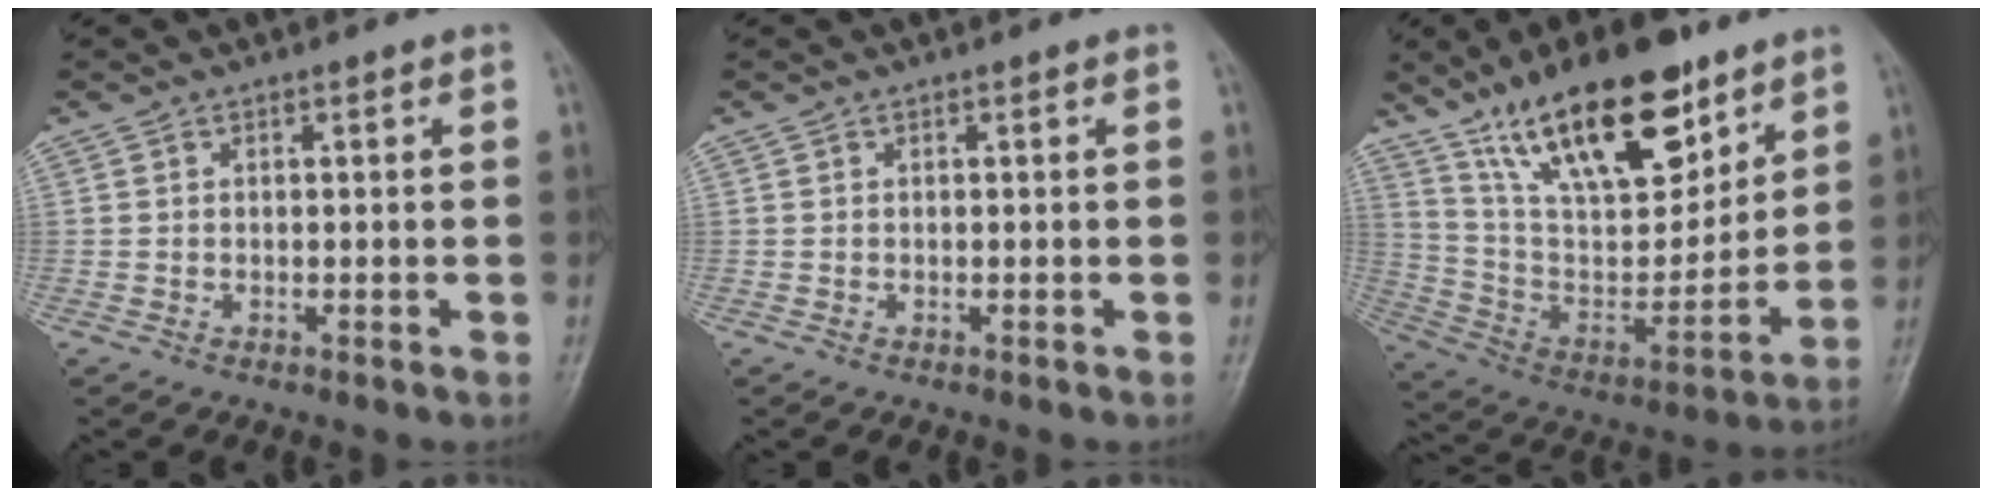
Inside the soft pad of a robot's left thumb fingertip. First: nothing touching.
{"total": 0.0}
{"total": 25.0, "force": [15.8, 10.2, 16.5], "torque": [-0.233, -0.054, 0.284]}